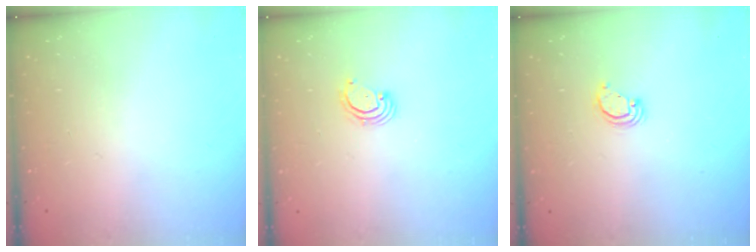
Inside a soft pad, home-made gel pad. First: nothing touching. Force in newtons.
{"total": 2.7, "press": 2.7, "slide": 0.3}
{"total": 2.9, "press": 2.9, "slide": 0.1}